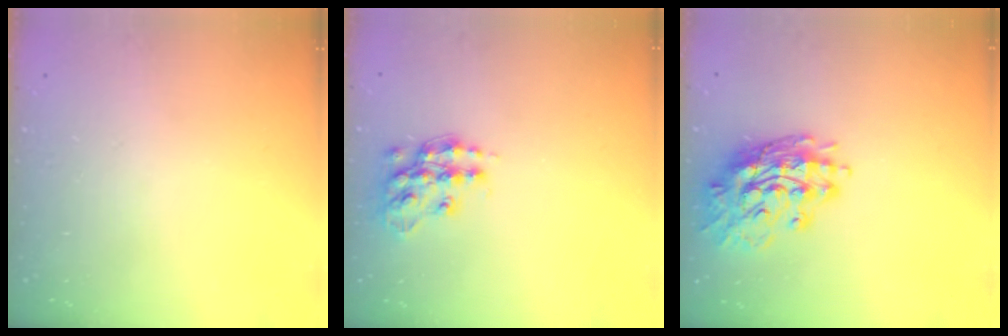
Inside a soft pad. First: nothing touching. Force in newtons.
{"total": 13.4, "press": 13.4, "slide": 0.9}
{"total": 16.9, "press": 16.8, "slide": 1.2}